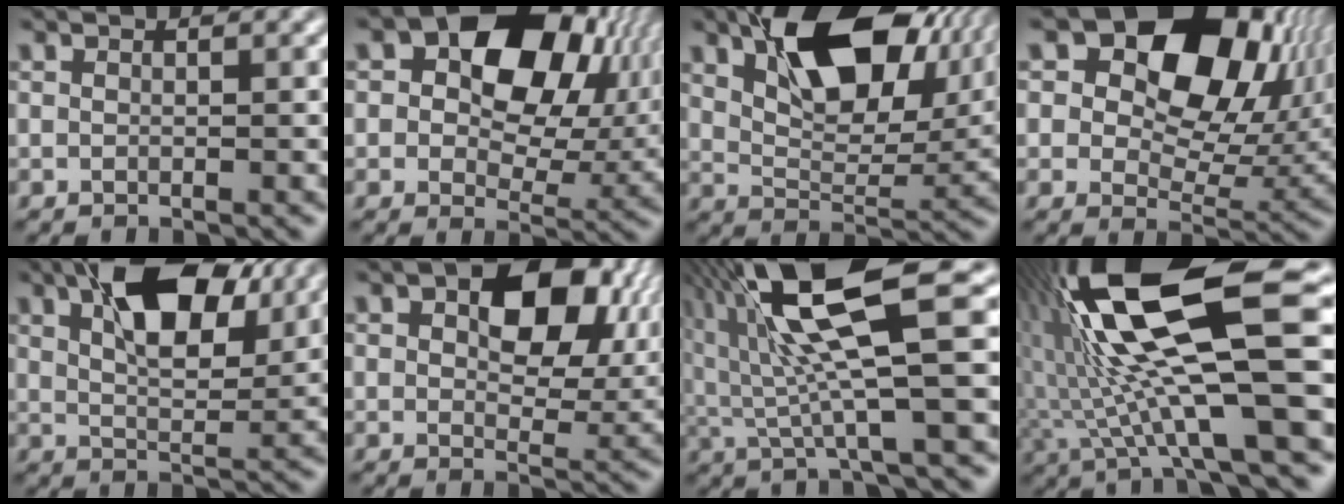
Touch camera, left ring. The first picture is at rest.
{"total": 13.4, "force": [4.0, 8.9, 9.1], "torque": [-0.116, 0.013, 0.067]}
{"total": 13.1, "force": [6.4, 6.8, 9.2], "torque": [-0.147, 0.011, 0.112]}
{"total": 13.4, "force": [5.2, 8.5, 9.0], "torque": [-0.127, 0.008, 0.088]}
{"total": 9.5, "force": [4.6, 4.1, 7.2], "torque": [-0.119, 0.019, 0.070]}
{"total": 10.3, "force": [3.8, 5.6, 7.8], "torque": [-0.110, 0.005, 0.065]}
{"total": 12.0, "force": [4.5, 2.2, 10.9], "torque": [-0.204, 0.016, 0.082]}
{"total": 15.0, "force": [3.1, 3.6, 14.3], "torque": [-0.273, 0.009, 0.058]}